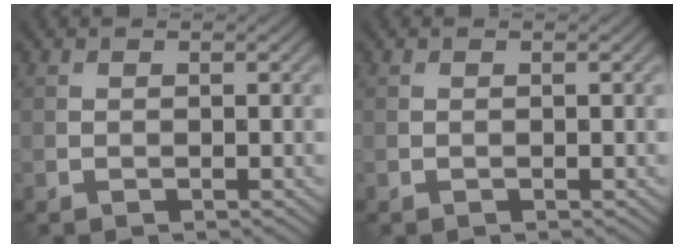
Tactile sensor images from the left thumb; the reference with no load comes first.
{"total": 0.0}